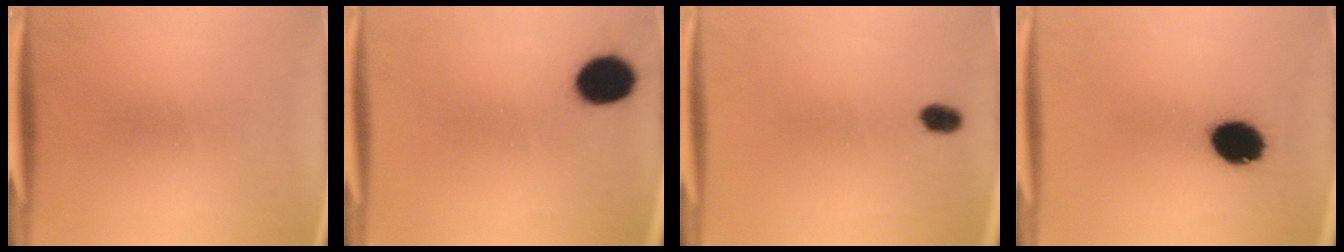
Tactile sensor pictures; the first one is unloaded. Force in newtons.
{"total": 10.0}
{"total": 2.7}
{"total": 11.7}